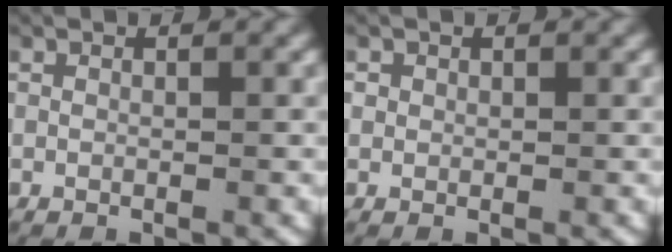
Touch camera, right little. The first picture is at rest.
{"total": 1.3, "force": [0.1, 1.2, 0.3], "torque": [-0.009, 0.004, -0.002]}